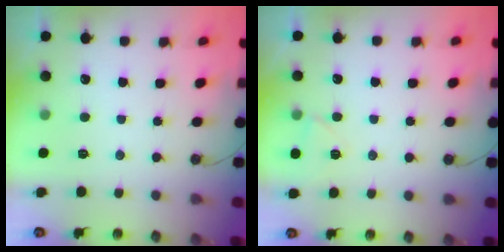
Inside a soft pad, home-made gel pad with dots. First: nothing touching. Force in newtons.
{"total": 4.0, "press": 4.0, "slide": 0.3}